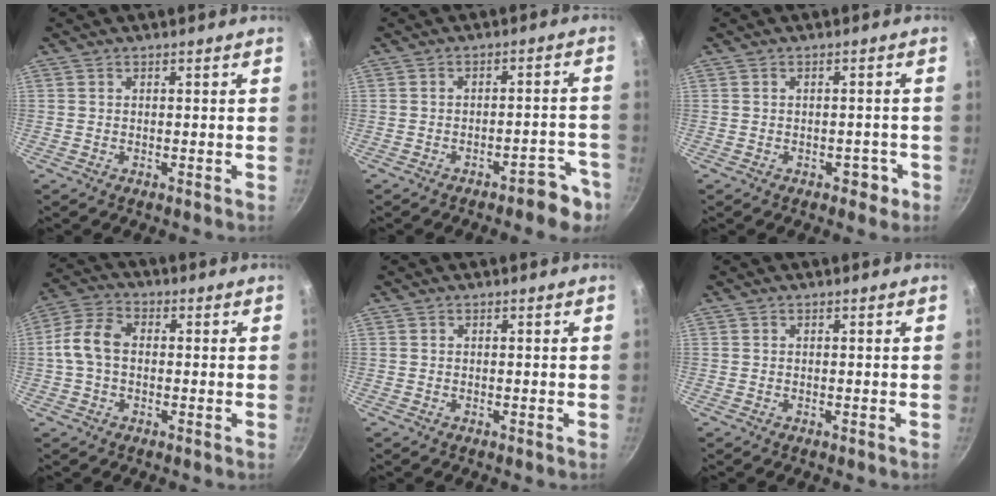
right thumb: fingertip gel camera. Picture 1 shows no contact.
{"total": 6.1, "force": [-4.2, 2.3, 3.9], "torque": [-0.034, 0.043, -0.049]}
{"total": 2.7, "force": [-1.4, 1.8, 1.5], "torque": [-0.006, 0.010, -0.016]}
{"total": 7.8, "force": [-0.1, 5.3, 5.7], "torque": [-0.115, 0.025, -0.010]}
{"total": 0.0}
{"total": 0.0}